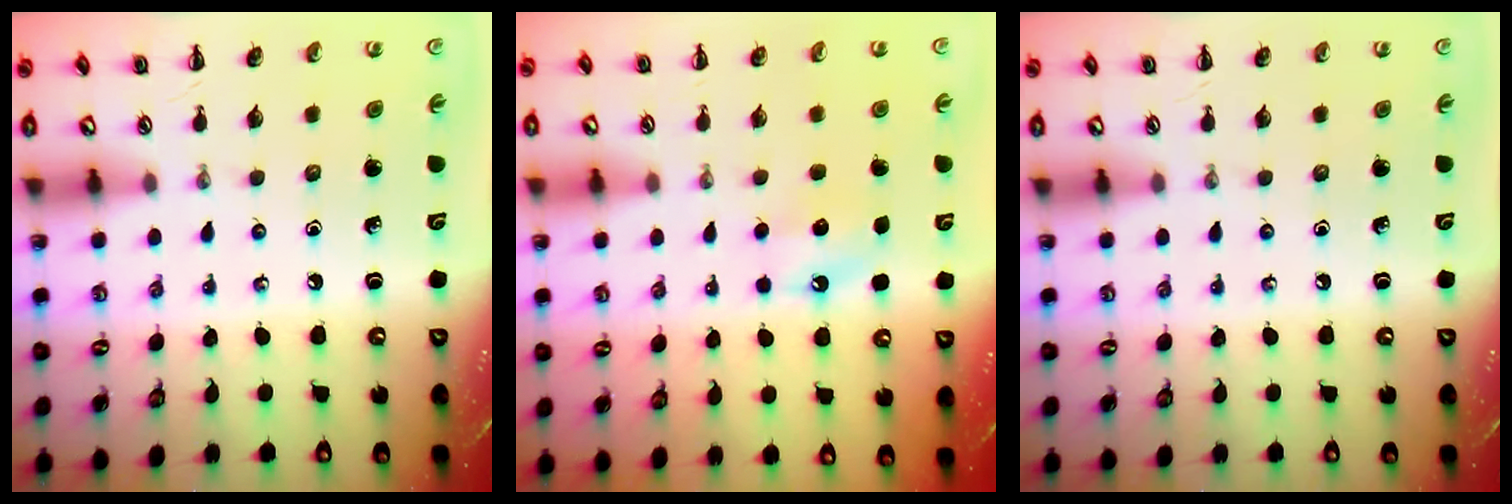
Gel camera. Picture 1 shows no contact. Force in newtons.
{"total": 6.8, "press": 6.6, "slide": 1.8}
{"total": 0.0}